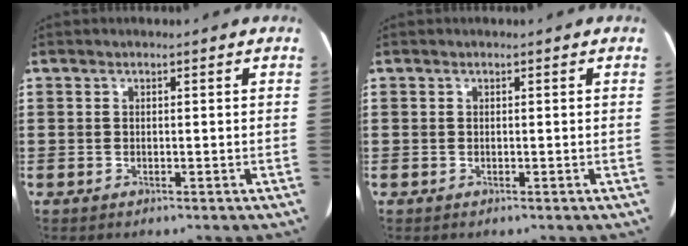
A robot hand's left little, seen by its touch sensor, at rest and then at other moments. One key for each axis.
{"total": 0.0}